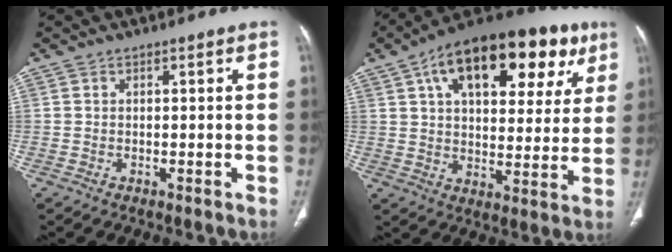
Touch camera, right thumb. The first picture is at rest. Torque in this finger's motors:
{"motor_torque": [-0.02, 4.70, 1.53, -0.02, 0.18]}